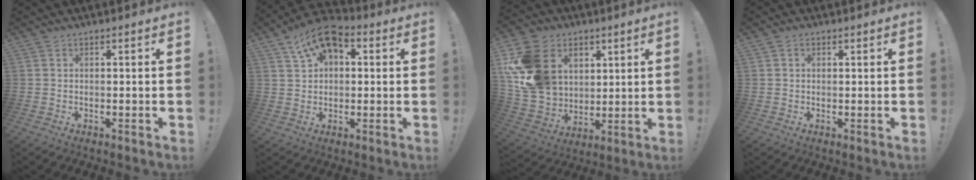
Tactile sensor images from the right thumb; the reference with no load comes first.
{"total": 10.2, "force": [5.2, 6.5, 6.0], "torque": [-0.091, -0.021, 0.098]}
{"total": 20.8, "force": [6.4, 16.5, 11.1], "torque": [-0.217, -0.020, 0.138]}
{"total": 0.7, "force": [0.2, 0.6, 0.1], "torque": [0.001, 0.002, 0.003]}